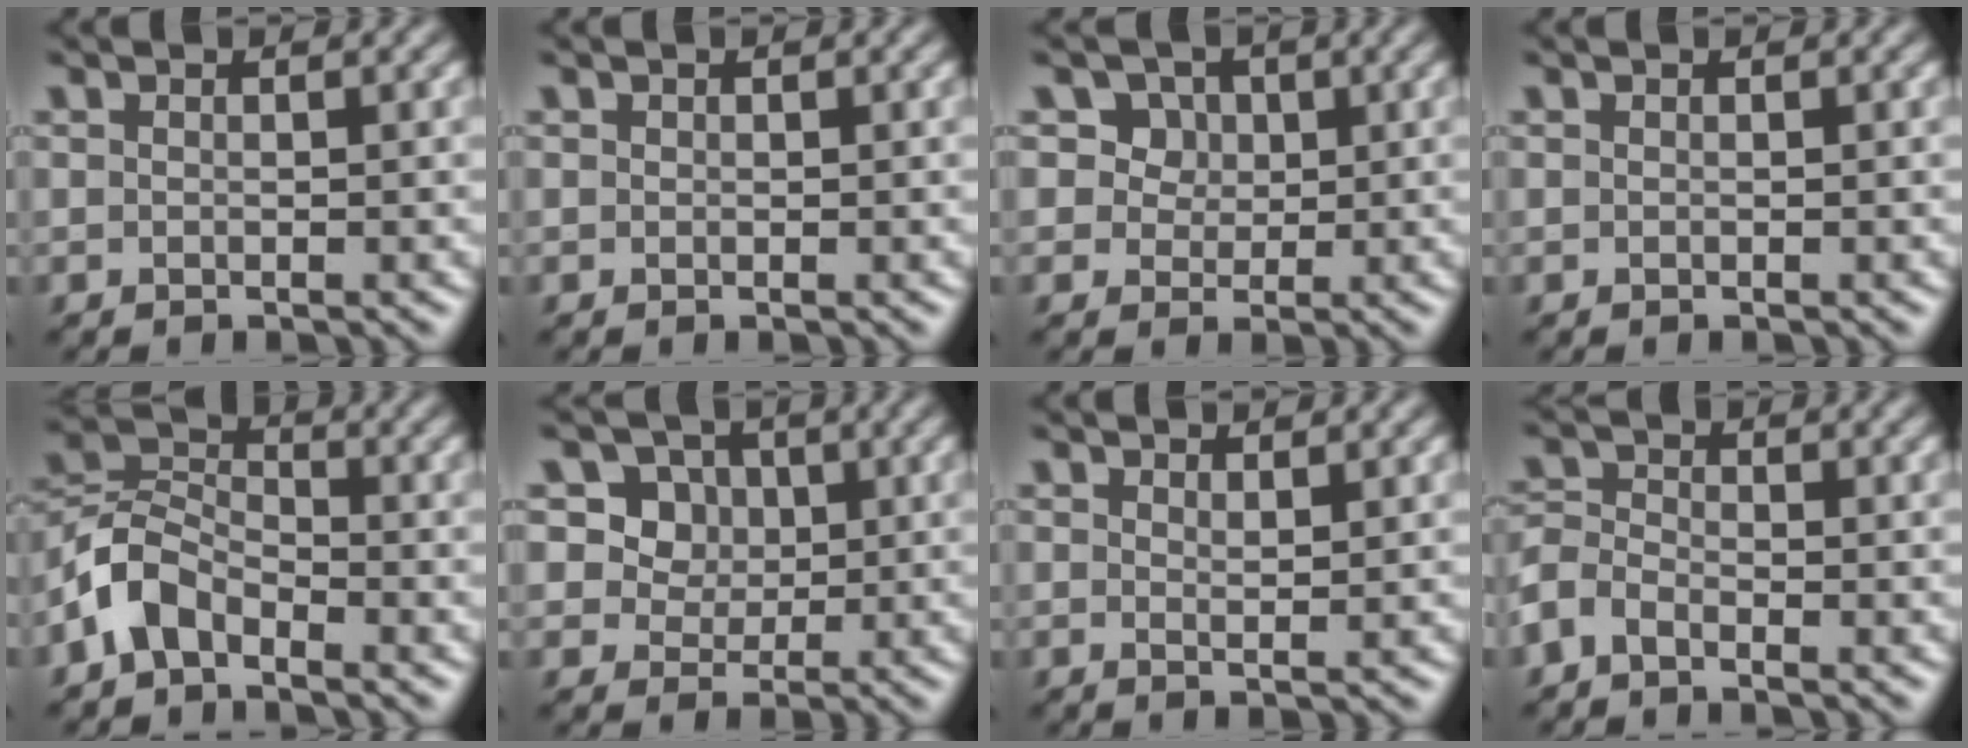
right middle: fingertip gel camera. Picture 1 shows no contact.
{"total": 0.0}
{"total": 5.7, "force": [2.9, 4.3, 2.4], "torque": [-0.042, 0.006, 0.037]}
{"total": 0.0}
{"total": 4.6, "force": [-2.7, 2.8, 2.5], "torque": [-0.056, 0.011, -0.068]}
{"total": 6.0, "force": [2.5, 4.8, 2.5], "torque": [-0.045, 0.004, 0.037]}
{"total": 0.9, "force": [0.6, 0.1, 0.6], "torque": [-0.013, -0.002, 0.012]}
{"total": 3.0, "force": [-1.7, 1.7, 1.8], "torque": [-0.043, 0.006, -0.048]}